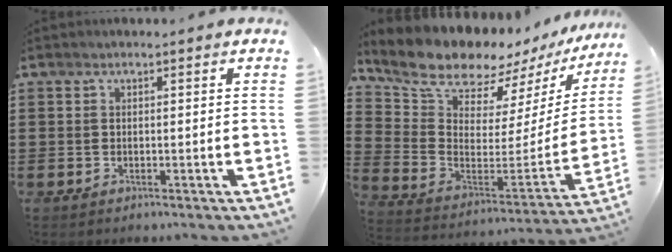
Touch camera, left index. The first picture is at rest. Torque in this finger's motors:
{"motor_torque": [2.11, 0.03, 1.05, 0.20]}